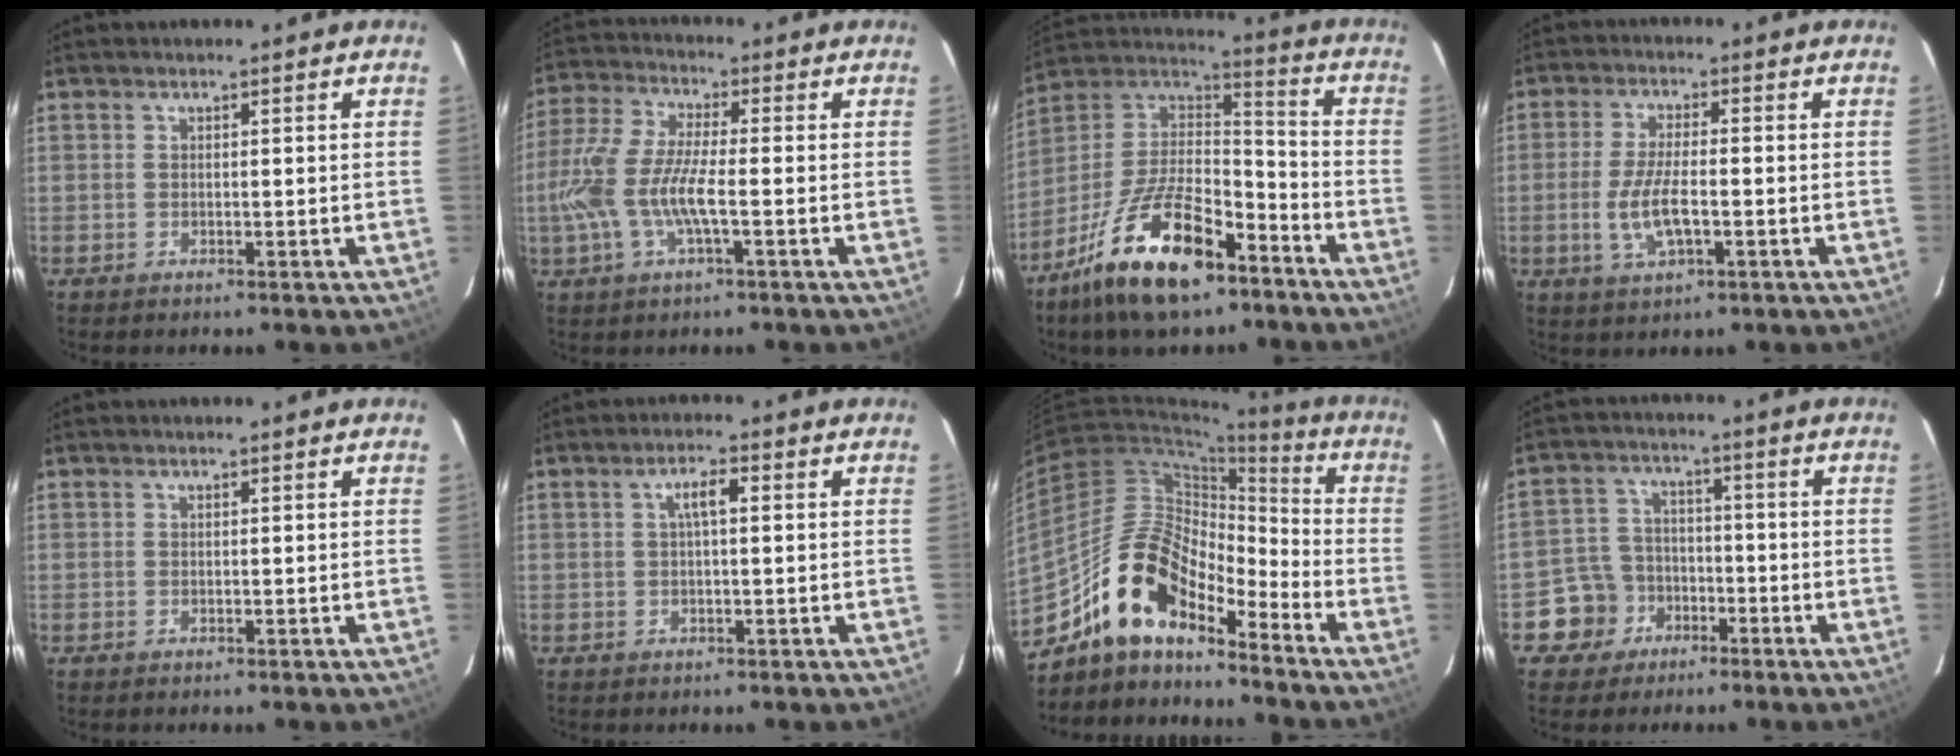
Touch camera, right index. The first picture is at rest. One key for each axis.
{"total": 12.4, "fx": -2.6, "fy": 2.9, "fz": 11.7, "tx": -0.255, "ty": -0.003, "tz": -0.052}
{"total": 21.0, "fx": -12.7, "fy": 8.7, "fz": 14.3, "tx": -0.282, "ty": -0.007, "tz": -0.223}
{"total": 7.8, "fx": -1.9, "fy": 2.7, "fz": 7.1, "tx": -0.144, "ty": -0.008, "tz": -0.035}
{"total": 0.0}
{"total": 3.3, "fx": 0.7, "fy": 0.8, "fz": 3.1, "tx": -0.059, "ty": 0.010, "tz": 0.014}
{"total": 14.3, "fx": -11.4, "fy": 5.2, "fz": 7.1, "tx": -0.129, "ty": 0.020, "tz": -0.221}
{"total": 7.5, "fx": -3.9, "fy": 6.3, "fz": 0.7, "tx": -0.040, "ty": 0.029, "tz": -0.063}